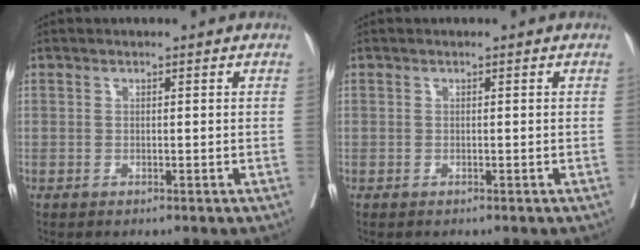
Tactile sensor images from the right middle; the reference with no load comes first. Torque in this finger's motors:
{"motor_torque": [0.32, -0.34, 0.01, 0.02]}